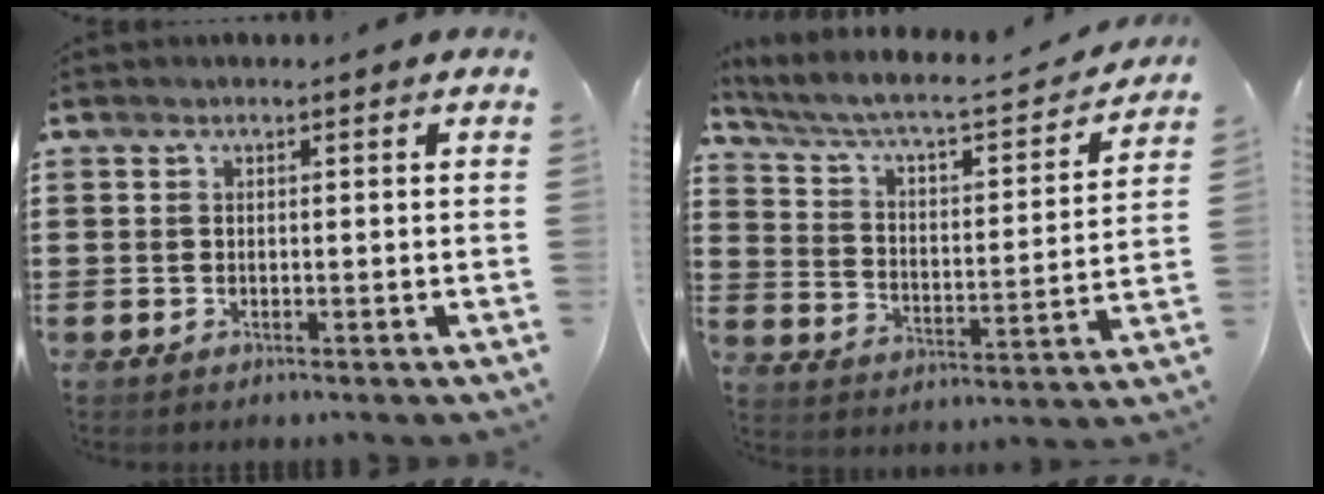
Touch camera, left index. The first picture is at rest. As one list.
[{"total": 5.0, "force": [4.2, 0.7, 2.8], "torque": [-0.074, -0.034, 0.060]}]